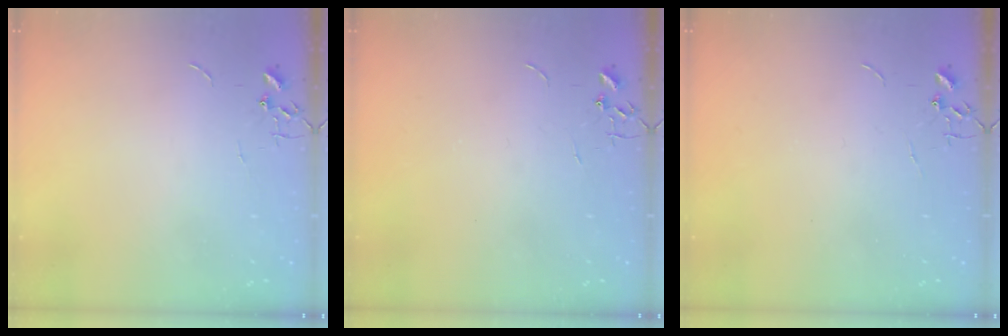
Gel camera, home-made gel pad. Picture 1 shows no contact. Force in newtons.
{"total": 0.0}
{"total": 0.0}